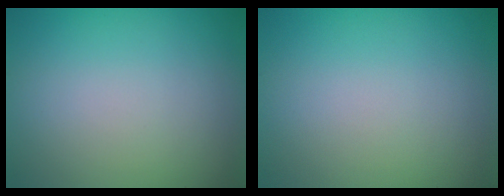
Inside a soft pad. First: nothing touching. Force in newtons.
{"total": 0.0}